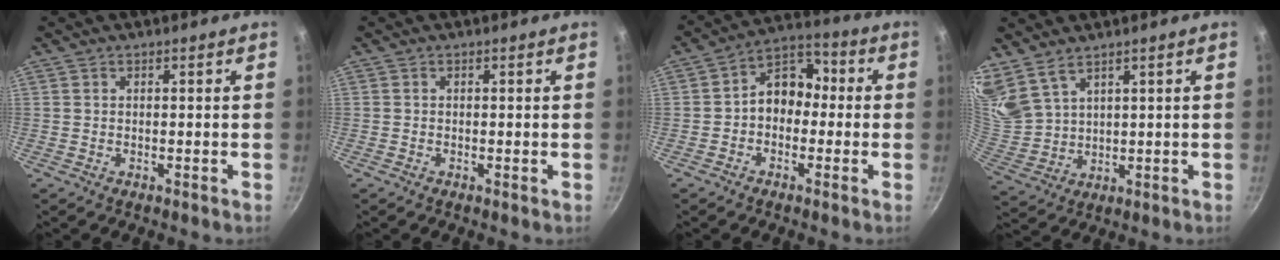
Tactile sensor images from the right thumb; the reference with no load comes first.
{"total": 0.0}
{"total": 8.9, "force": [-0.7, 6.9, 5.6], "torque": [-0.040, 0.041, -0.034]}
{"total": 8.6, "force": [6.7, 3.8, 4.0], "torque": [-0.071, -0.034, 0.153]}